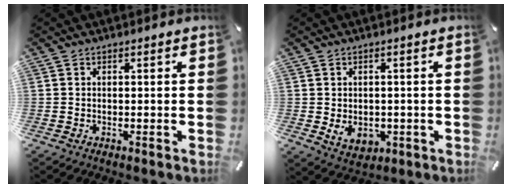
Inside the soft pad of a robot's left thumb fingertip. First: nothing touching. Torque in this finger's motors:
{"motor_torque": [0.32, 0.37, 0.51, 0.06, 0.06]}